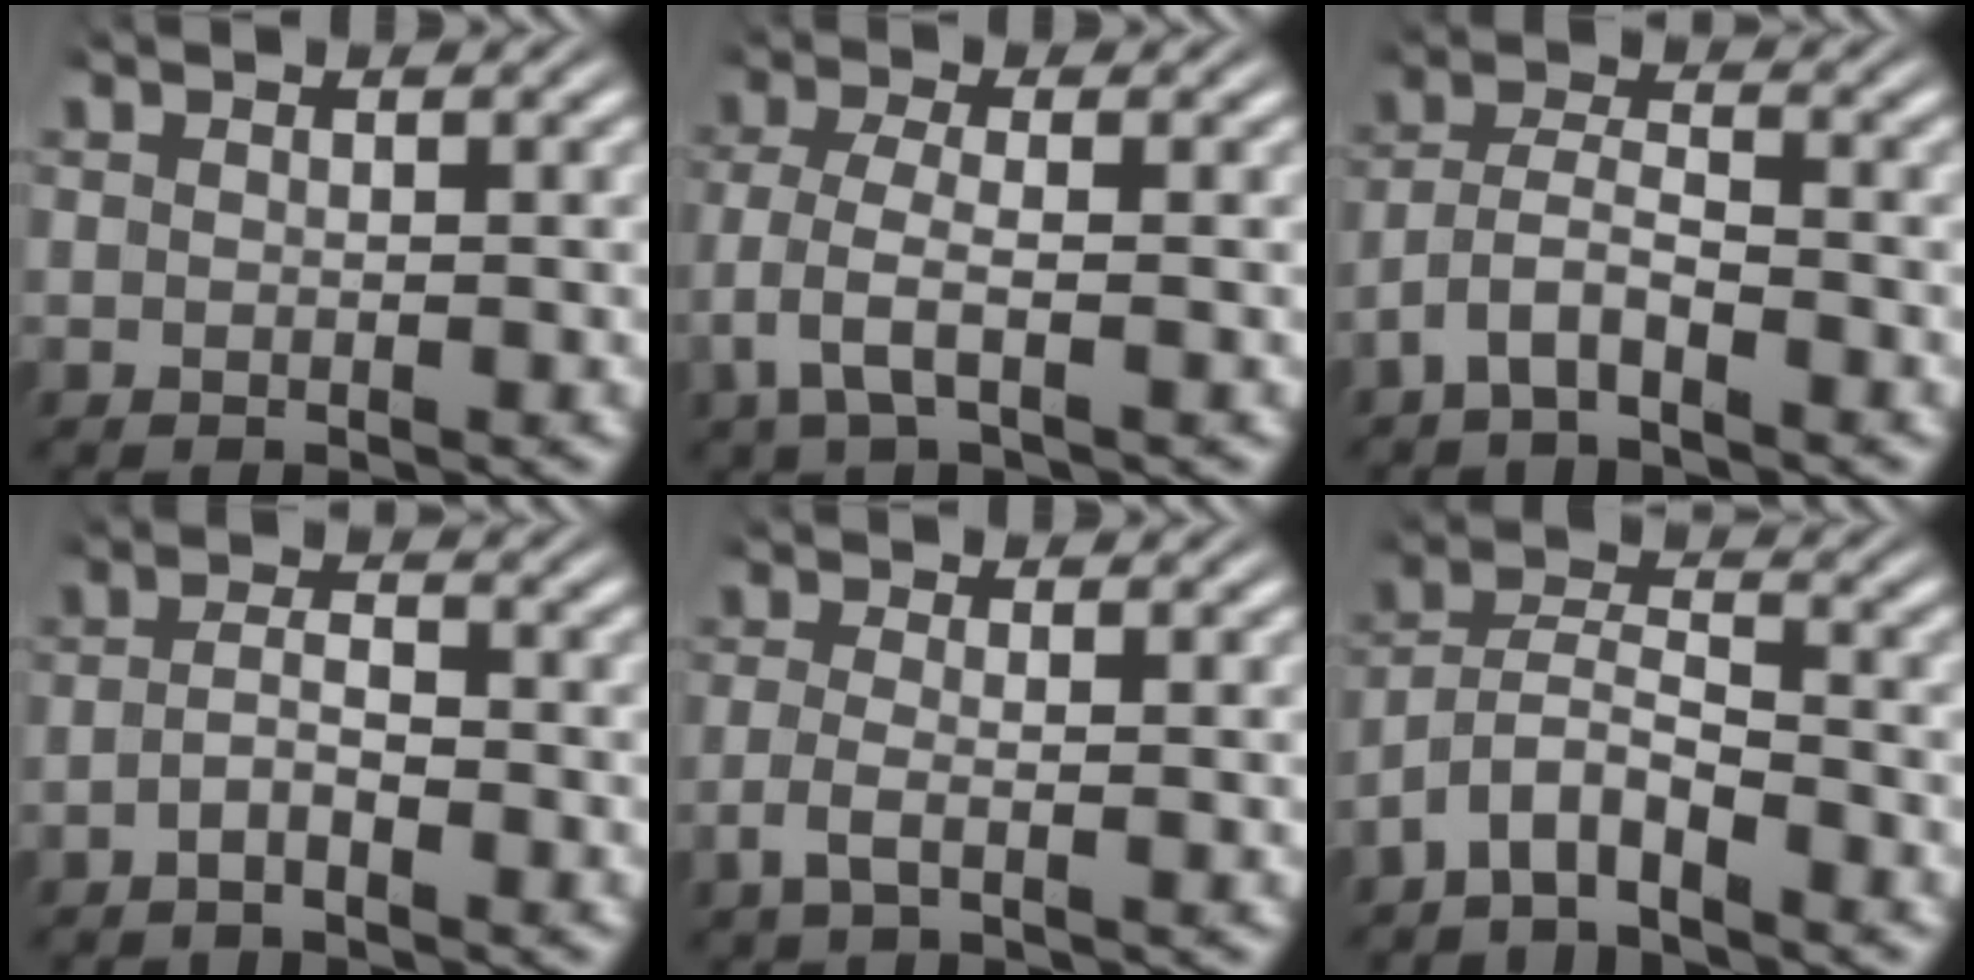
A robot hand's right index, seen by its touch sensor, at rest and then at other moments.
{"total": 3.5, "force": [-1.1, 1.4, 3.0], "torque": [-0.078, -0.018, -0.011]}
{"total": 4.0, "force": [-2.2, 2.2, 2.4], "torque": [-0.064, -0.020, -0.034]}
{"total": 2.7, "force": [-1.8, 0.9, 1.7], "torque": [-0.037, -0.010, -0.032]}
{"total": 2.0, "force": [-1.0, 0.2, 1.7], "torque": [-0.048, -0.014, -0.014]}
{"total": 6.6, "force": [-3.3, 5.0, 2.8], "torque": [-0.076, -0.028, -0.059]}